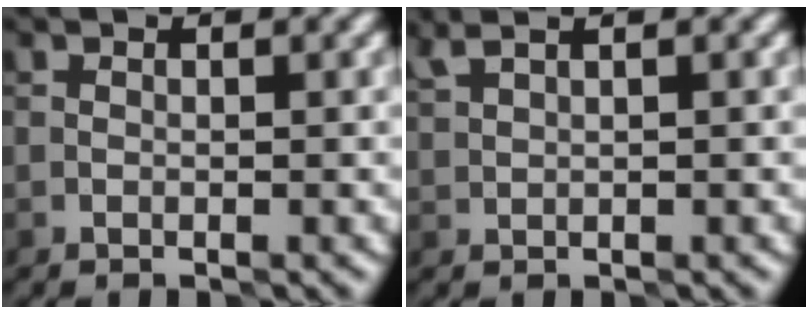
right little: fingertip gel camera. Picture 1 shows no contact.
{"total": 1.5, "force": [1.2, 0.4, 0.8], "torque": [-0.012, 0.007, 0.026]}